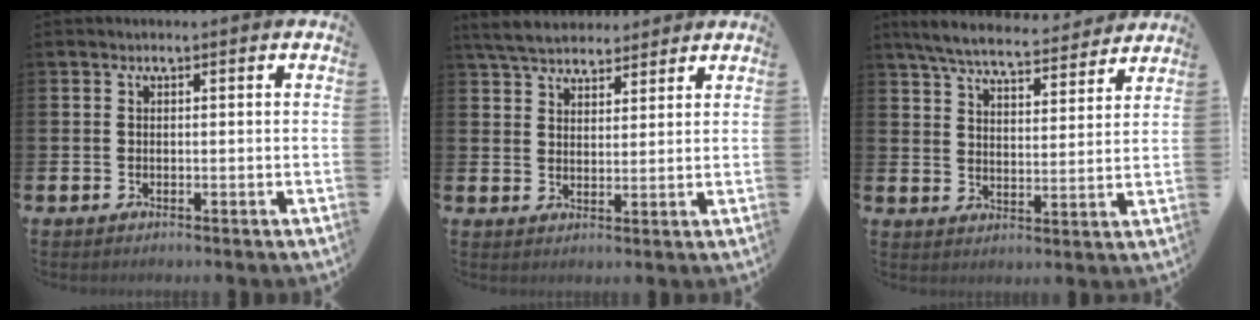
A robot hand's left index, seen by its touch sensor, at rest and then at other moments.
{"total": 5.4, "force": [5.1, 1.5, 1.0], "torque": [-0.043, -0.013, 0.095]}
{"total": 7.0, "force": [6.6, 1.2, 2.0], "torque": [-0.062, -0.037, 0.115]}